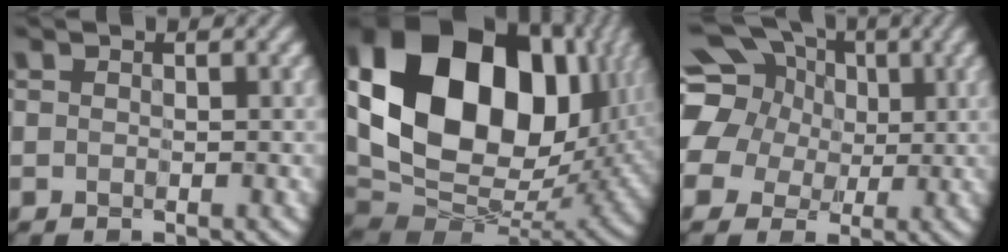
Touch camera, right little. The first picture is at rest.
{"total": 19.6, "force": [5.1, 13.3, 13.4], "torque": [-0.279, 0.016, 0.097]}
{"total": 17.7, "force": [5.4, 14.7, 8.2], "torque": [-0.211, 0.048, 0.072]}